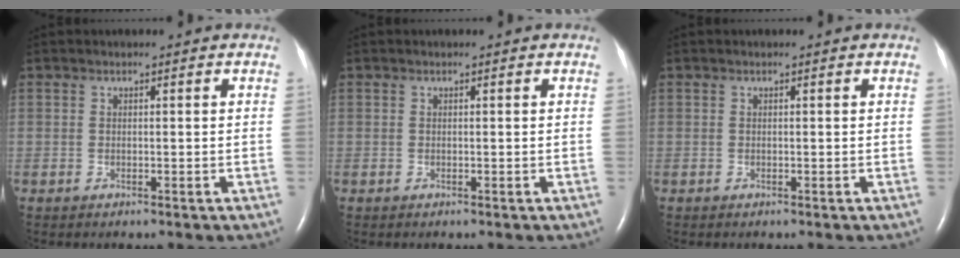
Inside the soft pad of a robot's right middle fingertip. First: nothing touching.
{"total": 0.0}
{"total": 0.0}